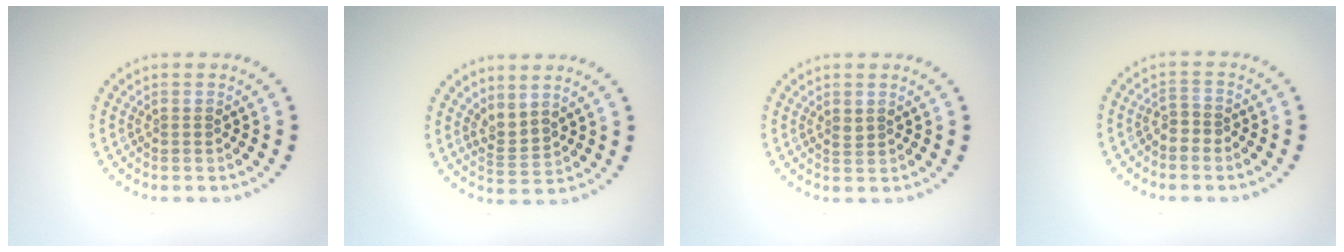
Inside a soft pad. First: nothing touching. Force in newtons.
{"total": 2.1, "press": 1.4, "slide": 1.6}
{"total": 0.7, "press": 0.6, "slide": 0.3}
{"total": 1.5, "press": 1.2, "slide": 0.9}